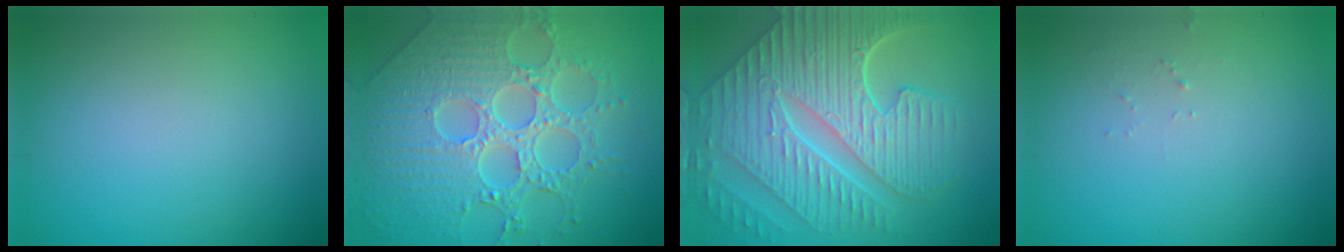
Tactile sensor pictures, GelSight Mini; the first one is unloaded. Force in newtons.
{"total": 8.6, "press": 6.3, "slide": 5.8}
{"total": 10.3, "press": 7.1, "slide": 7.5}
{"total": 0.7, "press": 0.7, "slide": 0.1}